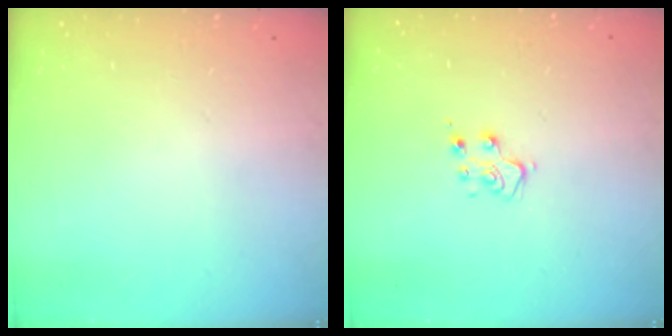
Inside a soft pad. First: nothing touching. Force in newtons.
{"total": 6.2, "press": 6.1, "slide": 0.8}